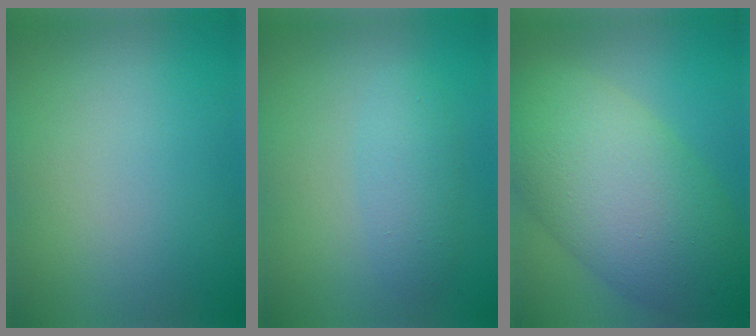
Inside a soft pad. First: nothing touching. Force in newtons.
{"total": 2.3, "press": 2.3, "slide": 0.0}
{"total": 11.3, "press": 11.3, "slide": 0.4}